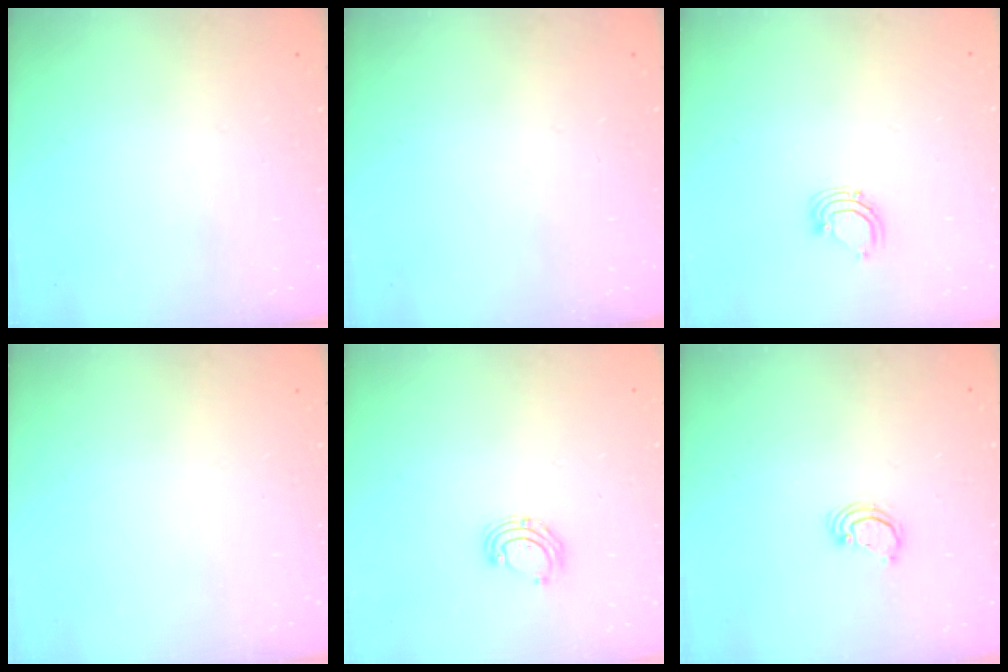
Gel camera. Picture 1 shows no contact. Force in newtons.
{"total": 0.0}
{"total": 2.9, "press": 2.9, "slide": 0.2}
{"total": 0.0}
{"total": 5.3, "press": 5.1, "slide": 1.4}
{"total": 2.7, "press": 2.7, "slide": 0.1}